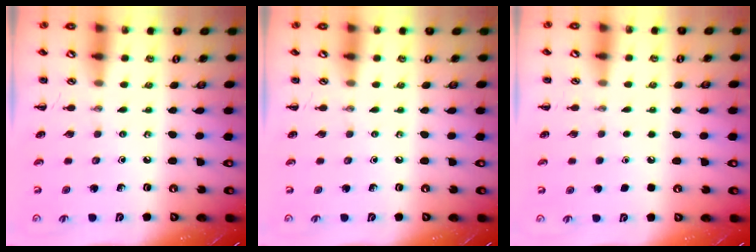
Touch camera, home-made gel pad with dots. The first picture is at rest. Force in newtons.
{"total": 0.0}
{"total": 1.8, "press": 1.8, "slide": 0.1}